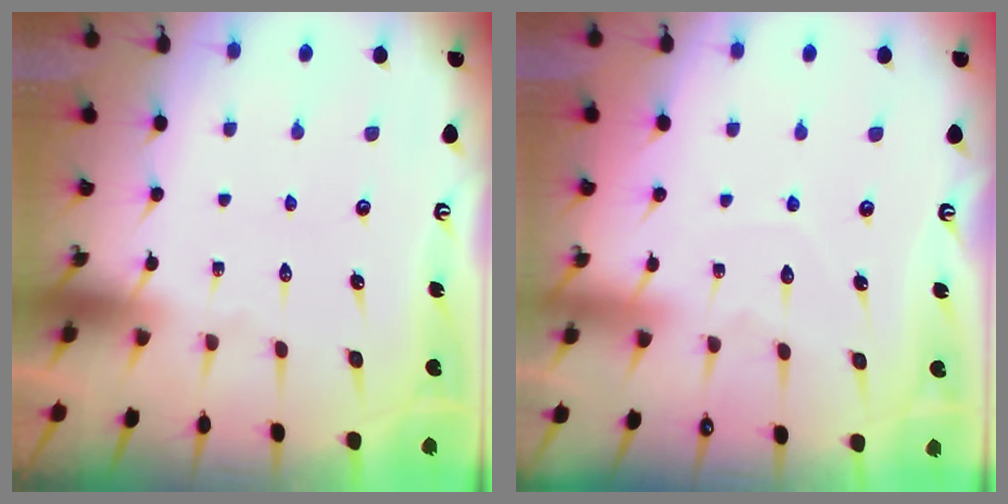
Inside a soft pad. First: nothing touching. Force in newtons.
{"total": 4.1, "press": 4.1, "slide": 0.4}